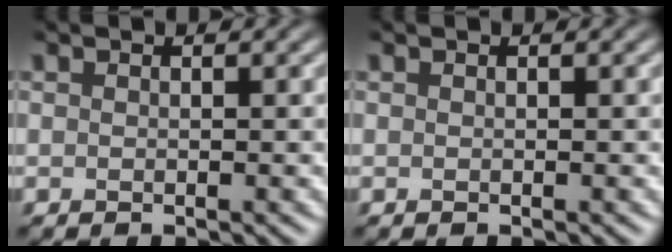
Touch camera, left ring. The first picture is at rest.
{"total": 0.0}